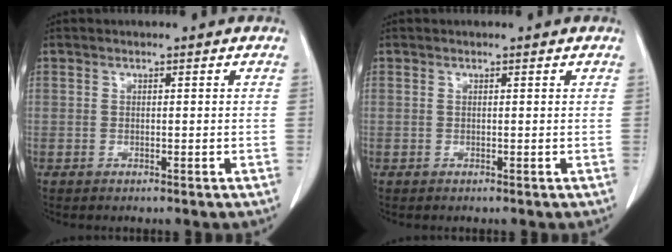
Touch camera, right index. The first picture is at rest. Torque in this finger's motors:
{"motor_torque": [-0.07, 0.03, 0.02, -0.01]}